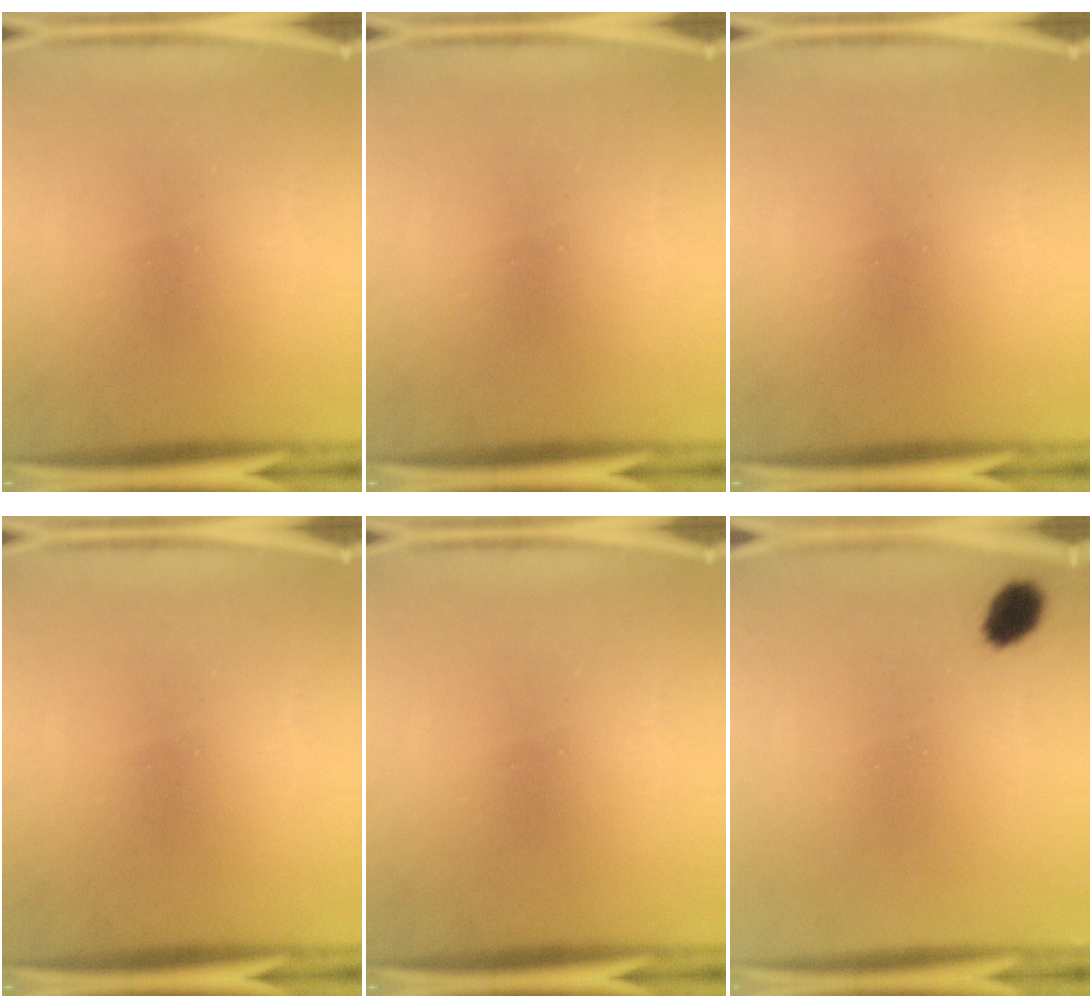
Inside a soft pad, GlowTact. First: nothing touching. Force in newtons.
{"total": 0.0}
{"total": 0.0}
{"total": 0.0}
{"total": 0.0}
{"total": 4.3}